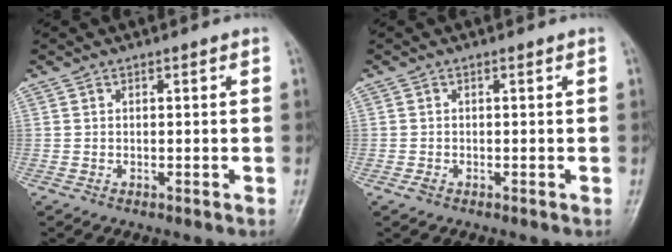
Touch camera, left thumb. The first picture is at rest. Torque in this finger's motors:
{"motor_torque": [-0.39, 0.49, 0.34, 0.47, 0.00]}